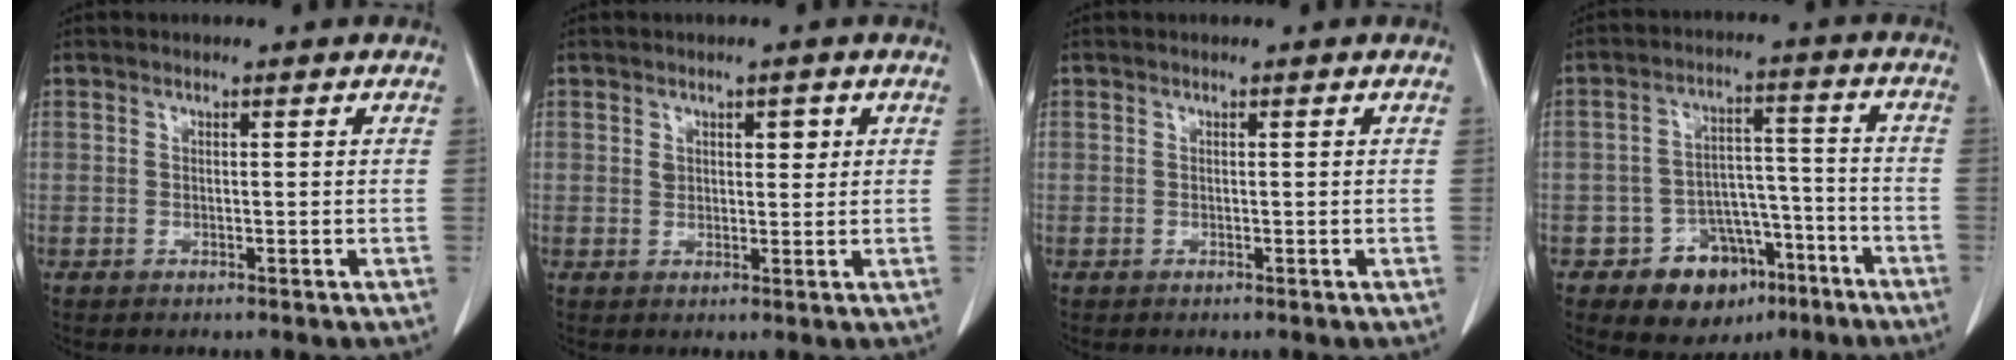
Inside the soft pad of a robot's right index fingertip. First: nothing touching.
{"total": 2.6, "force": [1.1, 1.6, 1.7], "torque": [-0.023, 0.006, 0.018]}
{"total": 0.0}
{"total": 10.1, "force": [-5.7, 7.1, 4.4], "torque": [-0.053, 0.031, -0.078]}